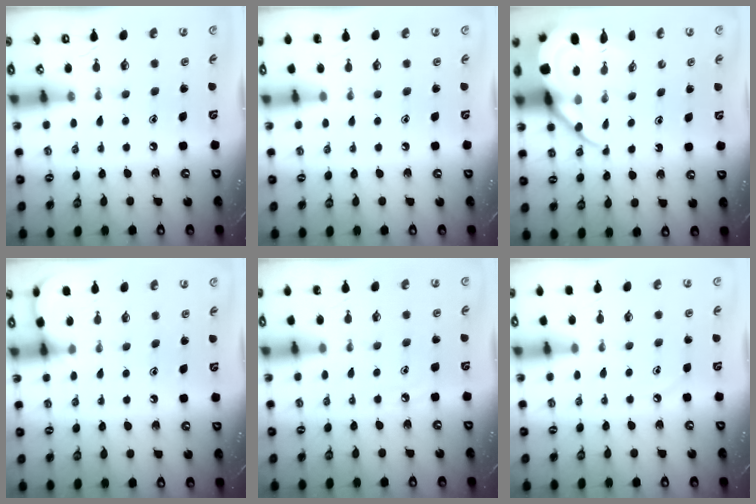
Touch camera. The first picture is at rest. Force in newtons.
{"total": 0.0}
{"total": 9.7, "press": 9.6, "slide": 0.9}
{"total": 4.7, "press": 4.7, "slide": 0.5}
{"total": 3.8, "press": 3.7, "slide": 0.5}
{"total": 3.4, "press": 3.3, "slide": 0.3}